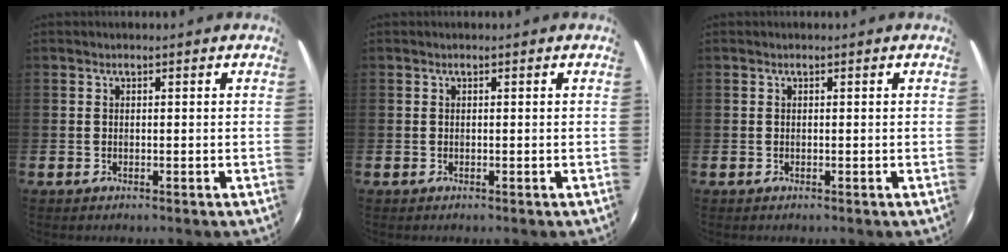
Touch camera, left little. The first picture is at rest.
{"total": 0.0}
{"total": 0.0}